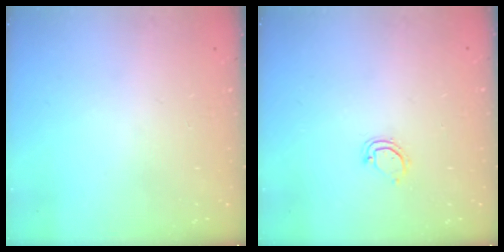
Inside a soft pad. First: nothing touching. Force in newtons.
{"total": 3.9, "press": 3.9, "slide": 0.3}